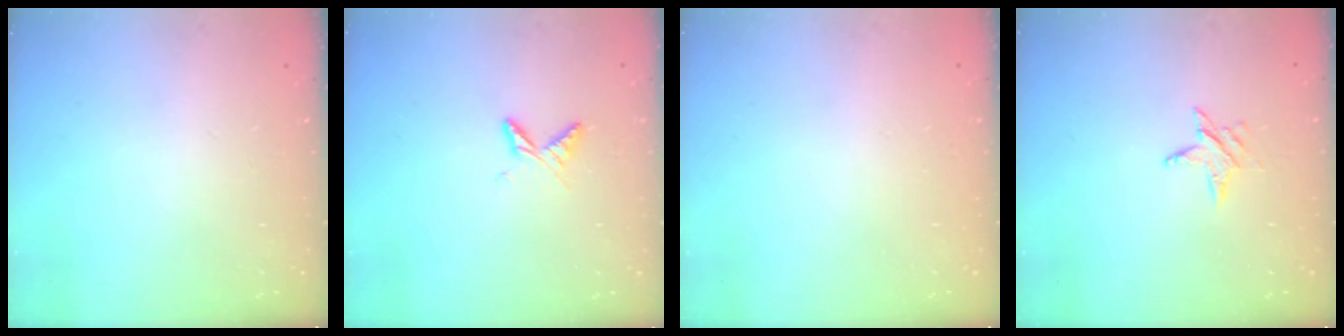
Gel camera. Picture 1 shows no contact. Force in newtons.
{"total": 5.8, "press": 5.8, "slide": 0.6}
{"total": 0.0}
{"total": 4.4, "press": 4.3, "slide": 0.5}